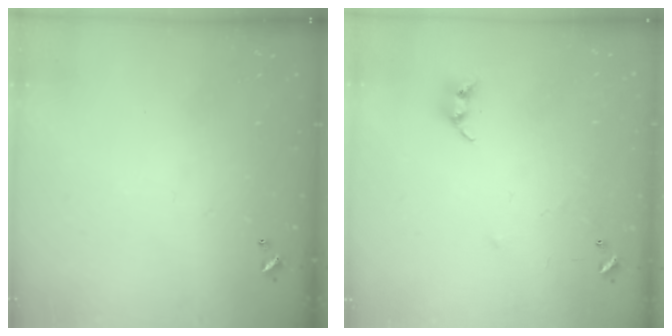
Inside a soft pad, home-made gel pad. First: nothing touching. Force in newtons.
{"total": 5.1, "press": 5.1, "slide": 0.5}